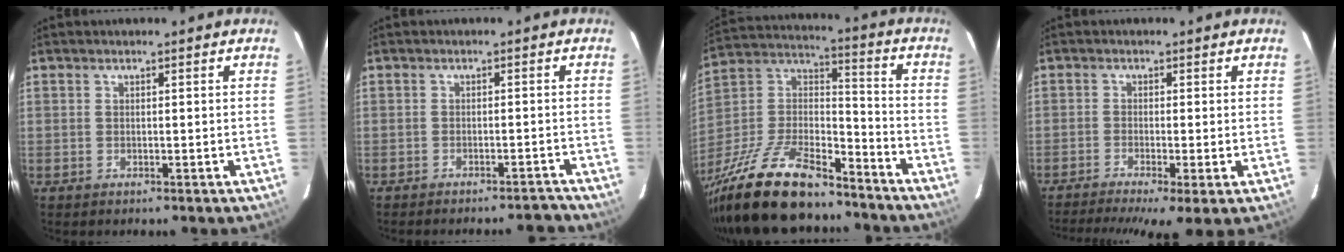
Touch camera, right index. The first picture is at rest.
{"total": 6.1, "force": [-5.8, 1.2, 1.5], "torque": [-0.026, 0.018, -0.065]}
{"total": 24.3, "force": [-18.5, 8.1, 13.5], "torque": [-0.283, -0.013, -0.315]}
{"total": 8.7, "force": [-5.7, 0.6, 6.5], "torque": [-0.132, -0.025, -0.093]}